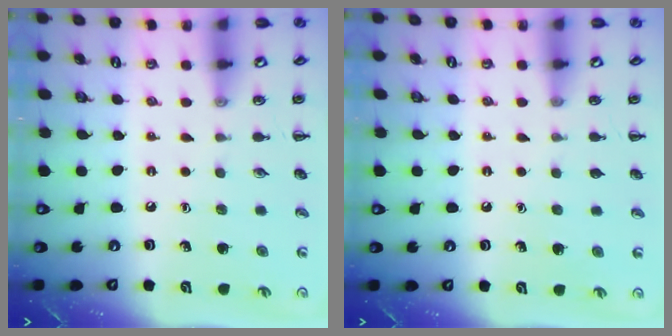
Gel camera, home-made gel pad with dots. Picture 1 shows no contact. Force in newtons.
{"total": 0.6, "press": 0.6, "slide": 0.0}